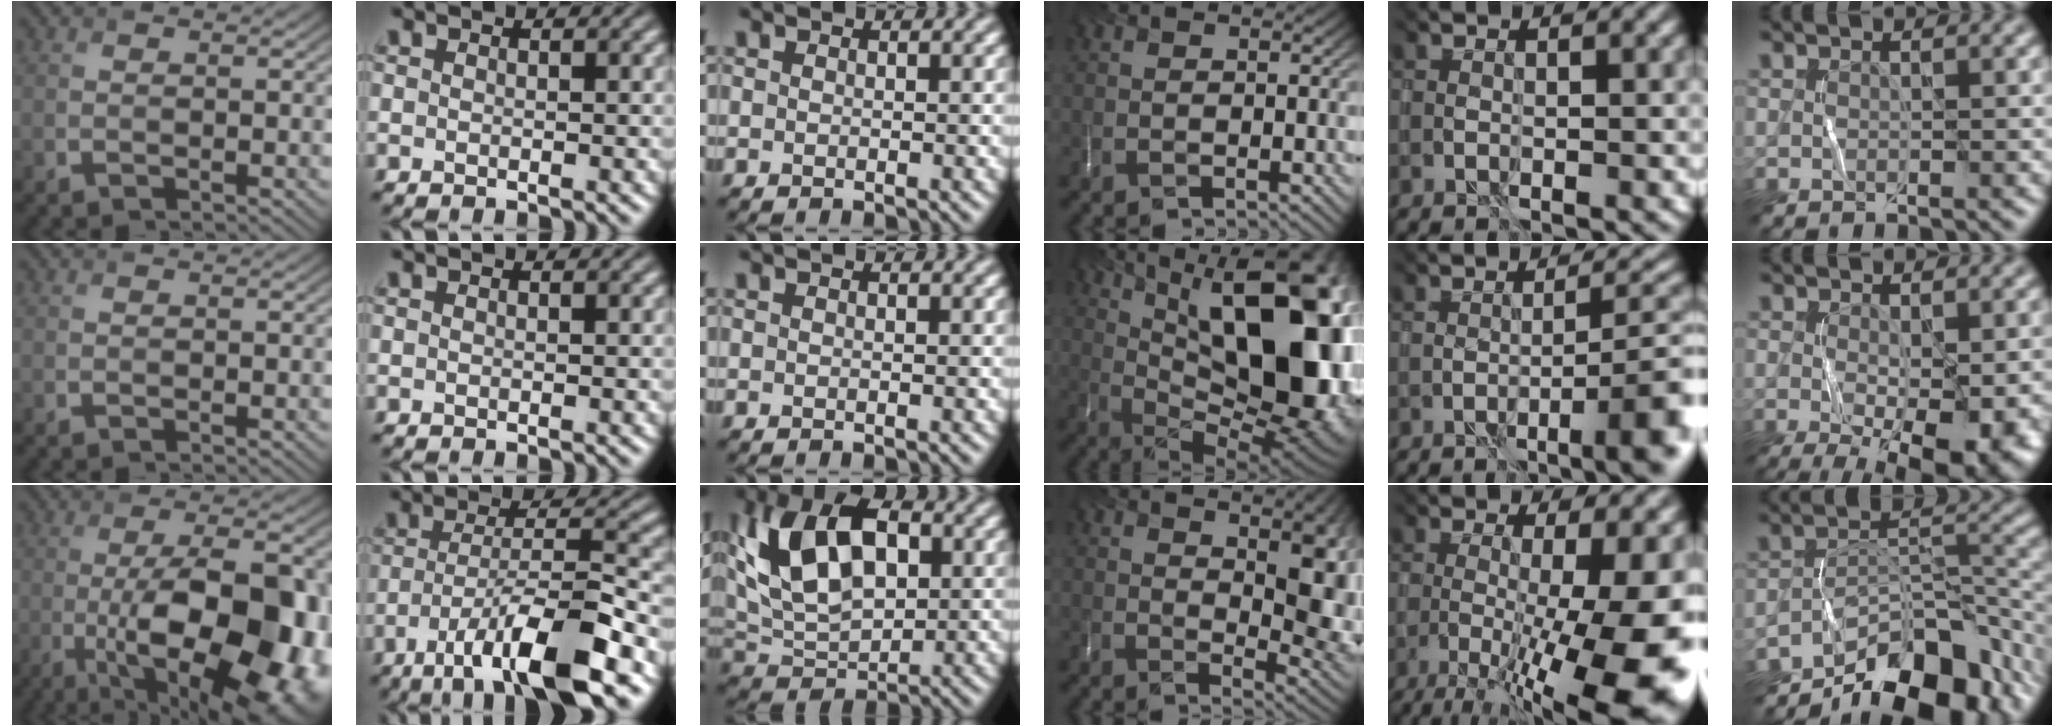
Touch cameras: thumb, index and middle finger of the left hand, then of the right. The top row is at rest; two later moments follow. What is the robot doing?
{"motion": "wrap", "object": "string"}